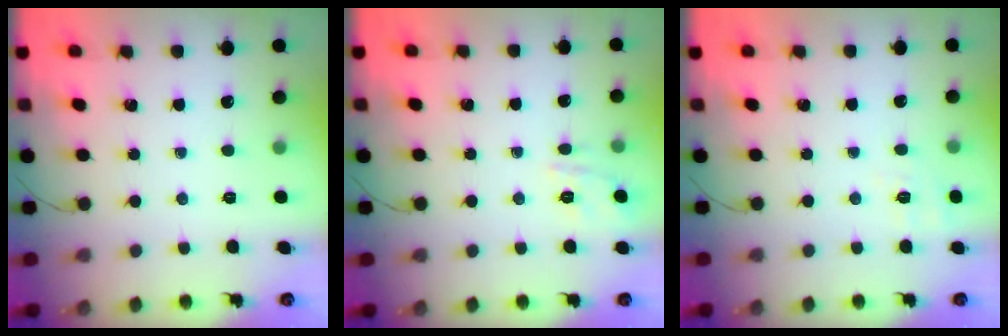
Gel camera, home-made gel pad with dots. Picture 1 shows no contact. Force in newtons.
{"total": 2.1, "press": 1.6, "slide": 1.5}
{"total": 5.6, "press": 5.2, "slide": 2.2}